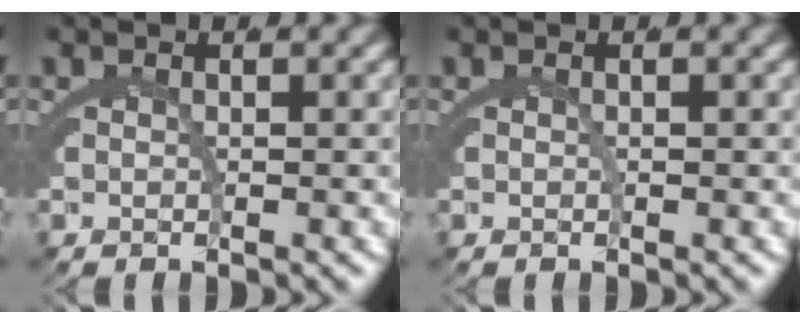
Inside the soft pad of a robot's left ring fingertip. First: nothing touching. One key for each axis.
{"total": 0.0}